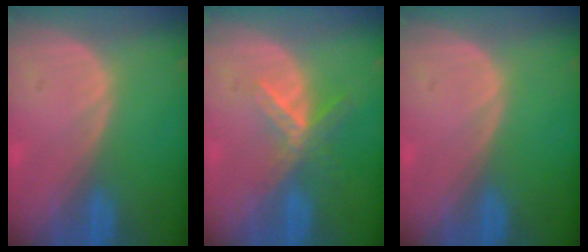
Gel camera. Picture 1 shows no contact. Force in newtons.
{"total": 5.8, "press": 5.0, "slide": 2.9}
{"total": 0.0}